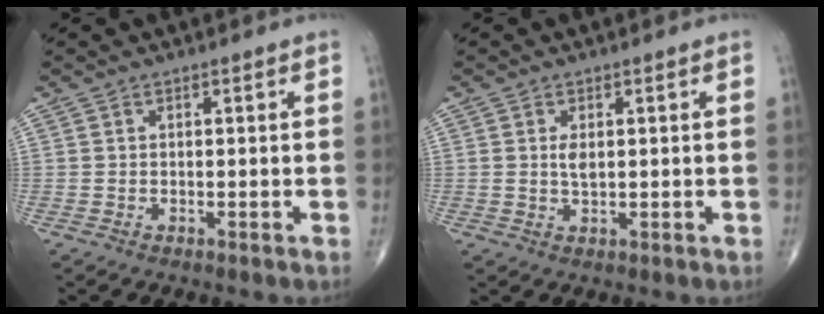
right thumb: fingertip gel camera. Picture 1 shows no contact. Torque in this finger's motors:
{"motor_torque": [1.37, 1.19, 0.35, -0.49, 0.02]}